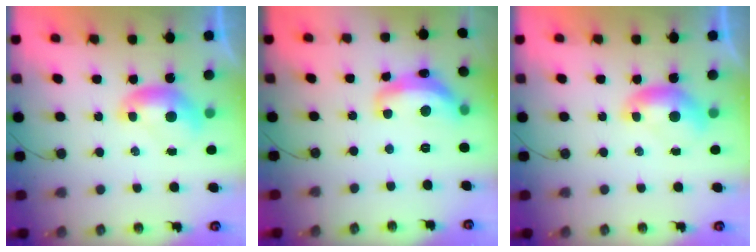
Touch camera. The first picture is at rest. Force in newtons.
{"total": 8.4, "press": 8.4, "slide": 0.7}
{"total": 0.0}